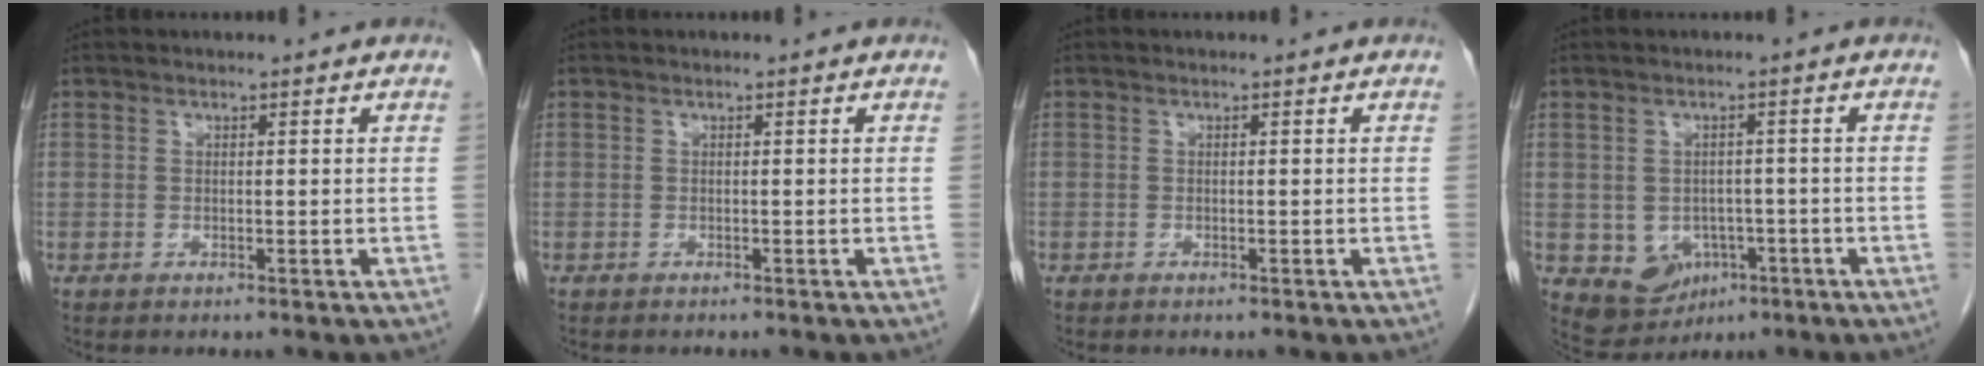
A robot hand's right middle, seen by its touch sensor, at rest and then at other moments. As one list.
[{"total": 1.1, "force": [-1.0, 0.3, 0.4], "torque": [-0.009, -0.002, -0.012]}, {"total": 0.0}, {"total": 5.9, "force": [-2.0, 5.0, 2.5], "torque": [-0.043, 0.006, -0.014]}]